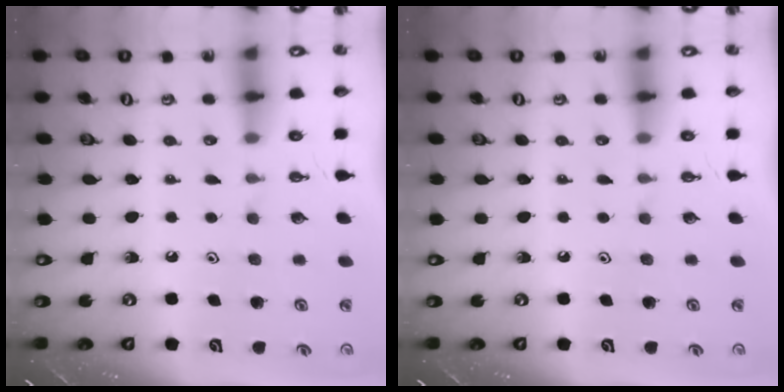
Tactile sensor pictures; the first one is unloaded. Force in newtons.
{"total": 0.0}